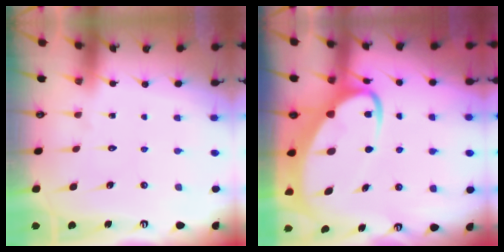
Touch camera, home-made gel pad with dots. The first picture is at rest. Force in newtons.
{"total": 8.4, "press": 8.3, "slide": 0.8}